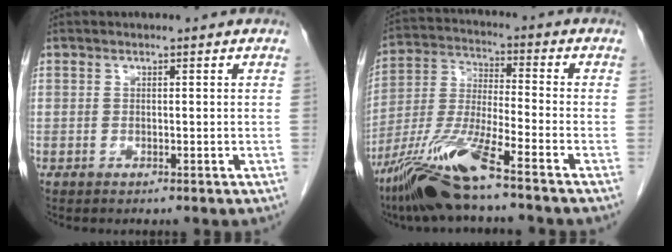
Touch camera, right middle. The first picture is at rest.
{"total": 13.1, "force": [-9.1, 0.0, 9.4], "torque": [-0.199, -0.025, -0.173]}